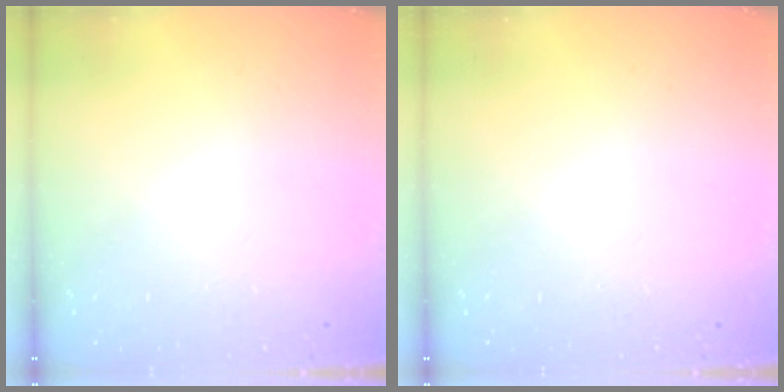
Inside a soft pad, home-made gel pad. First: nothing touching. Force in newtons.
{"total": 0.0}